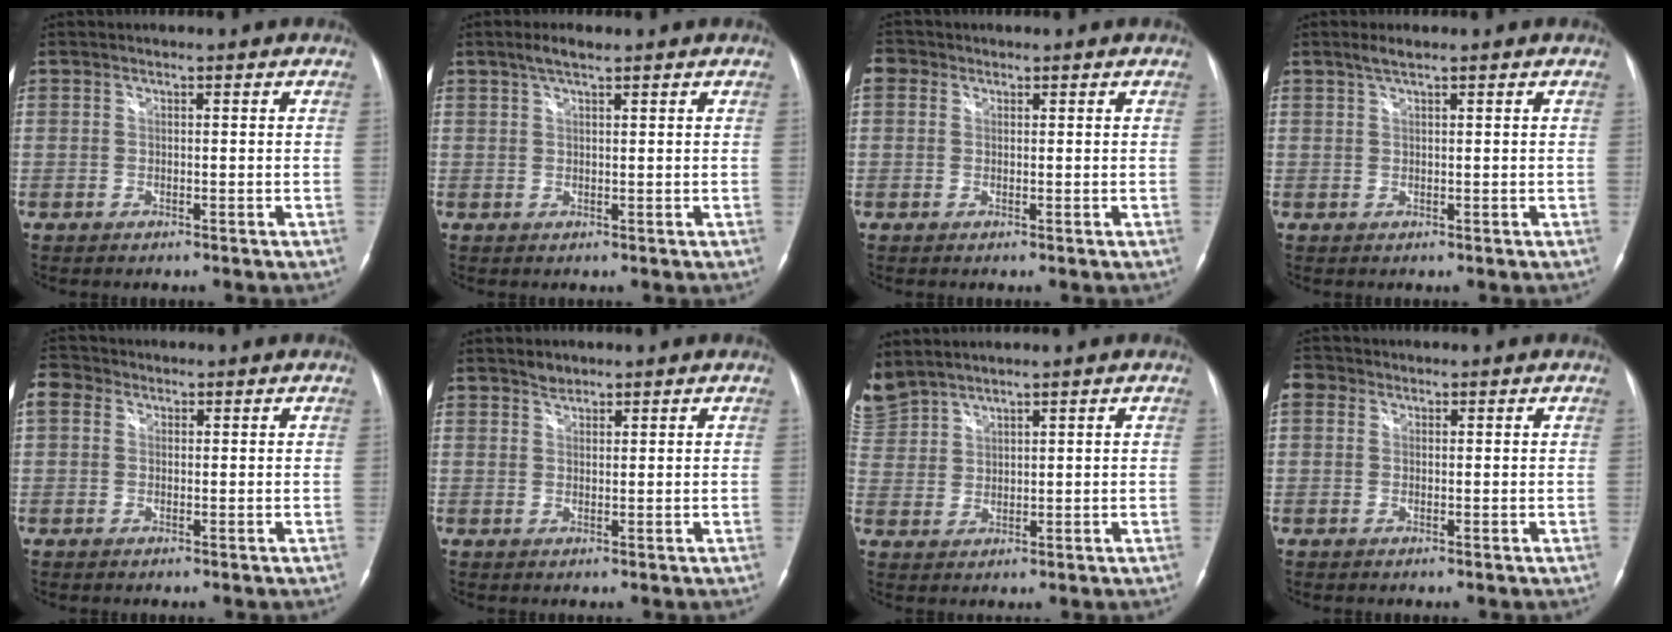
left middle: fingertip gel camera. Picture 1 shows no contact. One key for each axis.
{"total": 2.7, "fx": 2.0, "fy": 0.4, "fz": 1.8, "tx": -0.041, "ty": 0.006, "tz": 0.038}
{"total": 2.5, "fx": 1.0, "fy": 2.1, "fz": 0.9, "tx": -0.020, "ty": 0.017, "tz": 0.017}
{"total": 1.7, "fx": 1.3, "fy": 0.0, "fz": 1.1, "tx": -0.029, "ty": 0.004, "tz": 0.028}
{"total": 3.6, "fx": 1.3, "fy": 2.9, "fz": 1.8, "tx": -0.051, "ty": 0.026, "tz": 0.025}
{"total": 1.5, "fx": 1.4, "fy": 0.7, "fz": 0.2, "tx": -0.006, "ty": 0.000, "tz": 0.024}
{"total": 6.4, "fx": 6.1, "fy": 1.5, "fz": 1.3, "tx": -0.048, "ty": 0.019, "tz": 0.134}
{"total": 2.5, "fx": 1.0, "fy": 2.1, "fz": 1.0, "tx": -0.023, "ty": 0.018, "tz": 0.017}